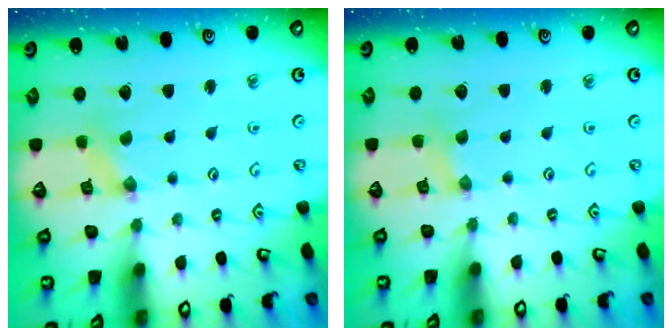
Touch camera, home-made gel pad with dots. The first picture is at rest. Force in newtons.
{"total": 0.0}